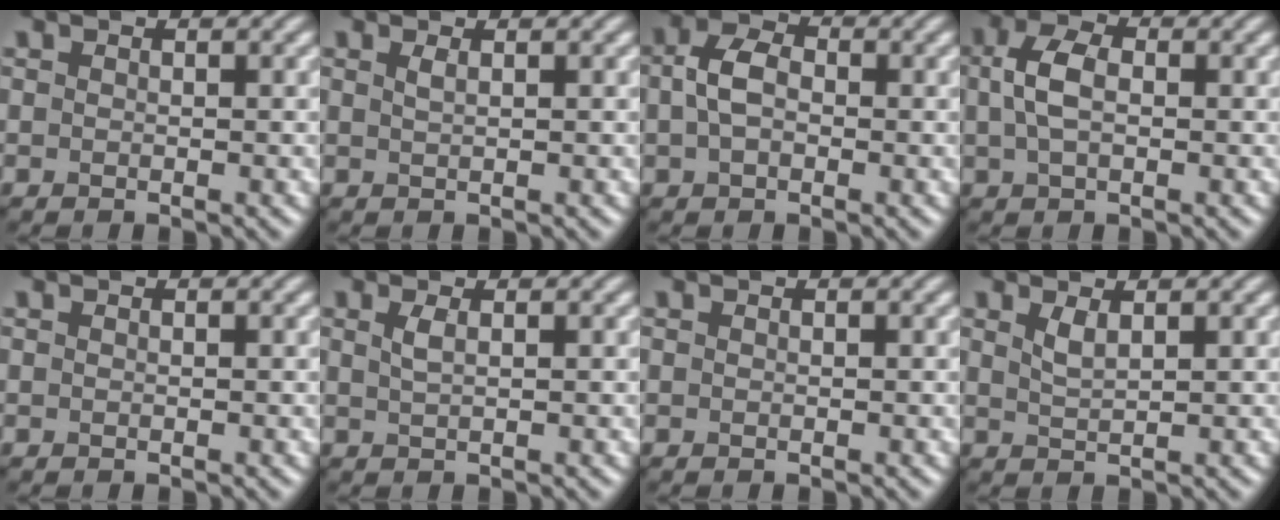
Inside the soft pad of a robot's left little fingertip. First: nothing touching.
{"total": 0.8, "force": [0.4, 0.3, 0.7], "torque": [-0.010, 0.002, 0.006]}
{"total": 3.6, "force": [0.1, 2.5, 2.6], "torque": [-0.058, 0.006, -0.006]}
{"total": 3.8, "force": [0.3, 2.3, 2.9], "torque": [-0.068, 0.007, 0.002]}
{"total": 0.0}
{"total": 1.2, "force": [0.5, 0.4, 1.0], "torque": [-0.022, 0.002, 0.009]}
{"total": 0.0}
{"total": 1.5, "force": [0.9, 0.4, 1.1], "torque": [-0.026, -0.002, 0.020]}